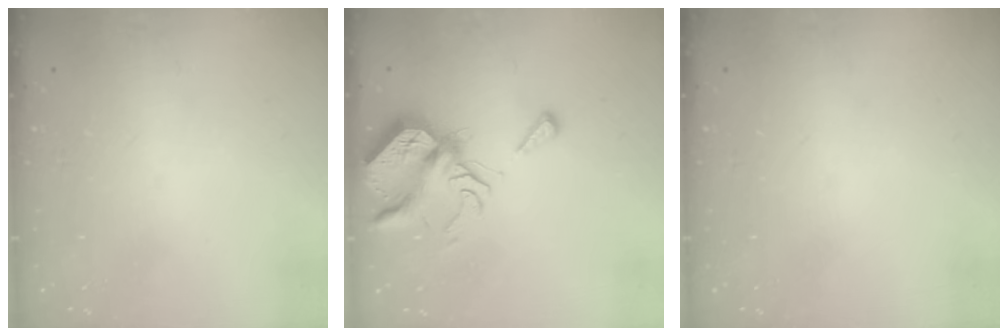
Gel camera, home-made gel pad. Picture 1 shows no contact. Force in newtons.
{"total": 6.9, "press": 6.8, "slide": 1.0}
{"total": 0.0}